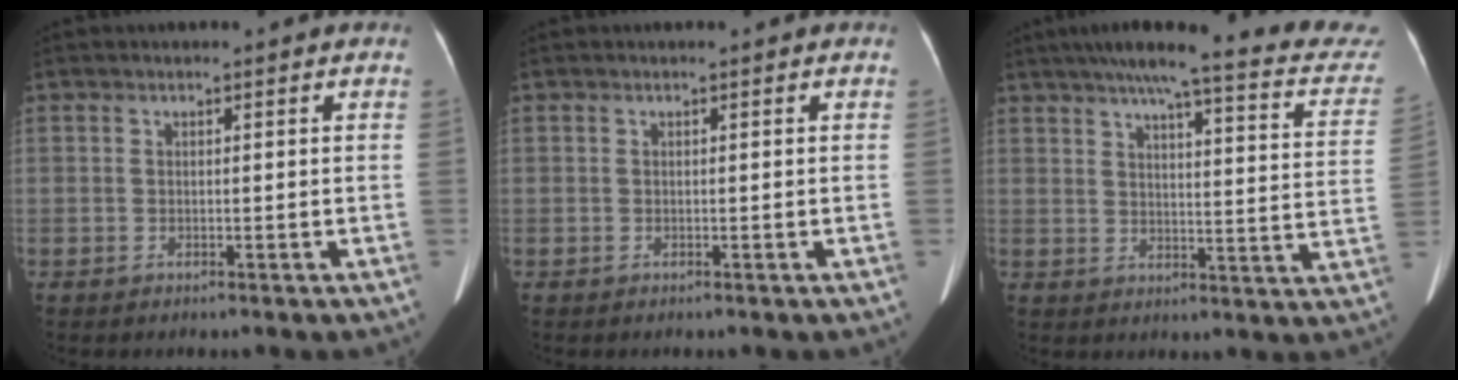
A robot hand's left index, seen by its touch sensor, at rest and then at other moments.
{"total": 0.0}
{"total": 24.3, "force": [21.2, 2.7, 11.6], "torque": [-0.158, -0.029, 0.246]}